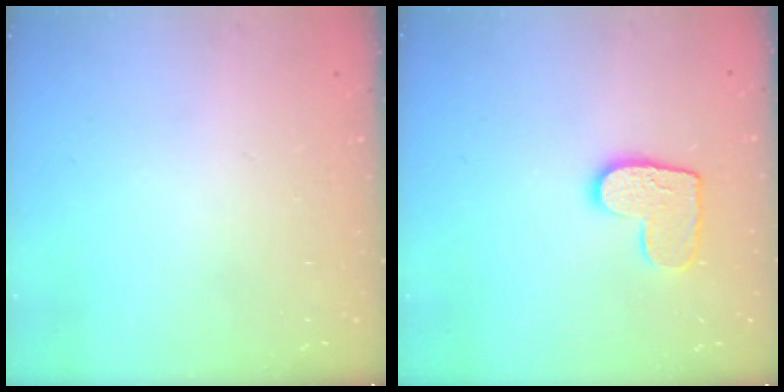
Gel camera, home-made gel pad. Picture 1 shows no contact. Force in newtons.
{"total": 10.3, "press": 10.2, "slide": 0.6}